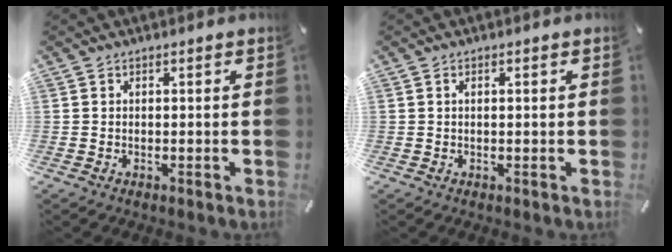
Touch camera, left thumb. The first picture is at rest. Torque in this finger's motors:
{"motor_torque": [-0.19, -0.39, -0.02, 0.06, -0.01]}